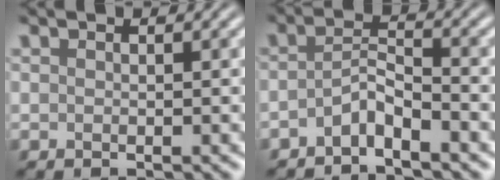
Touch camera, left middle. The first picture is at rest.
{"total": 2.4, "force": [-1.7, 0.4, 1.7], "torque": [-0.033, 0.007, -0.038]}